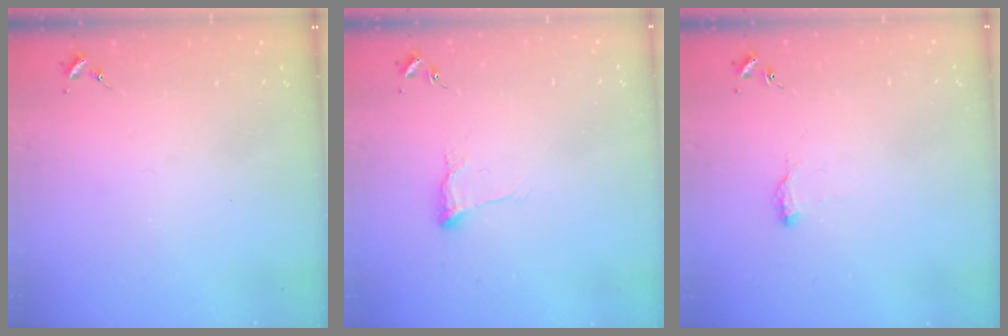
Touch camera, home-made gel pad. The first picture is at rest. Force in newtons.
{"total": 7.7, "press": 7.6, "slide": 0.9}
{"total": 7.6, "press": 7.6, "slide": 0.7}